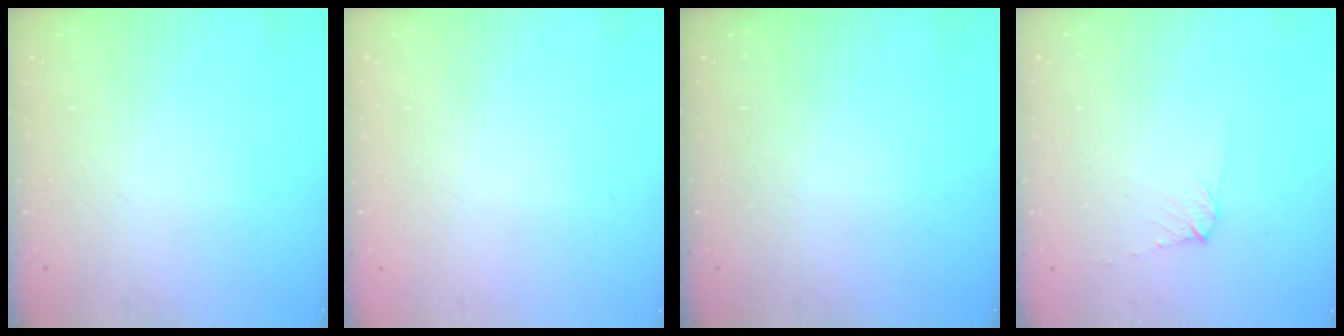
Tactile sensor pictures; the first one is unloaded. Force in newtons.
{"total": 0.0}
{"total": 0.0}
{"total": 5.1, "press": 5.1, "slide": 0.8}